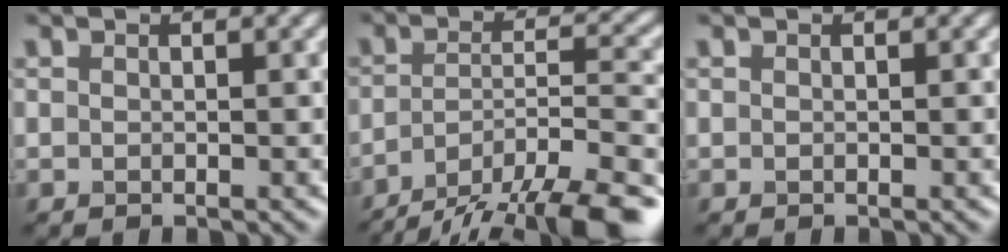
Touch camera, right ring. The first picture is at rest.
{"total": 13.5, "force": [-10.6, 3.8, 7.5], "torque": [-0.119, -0.012, -0.151]}
{"total": 0.0}